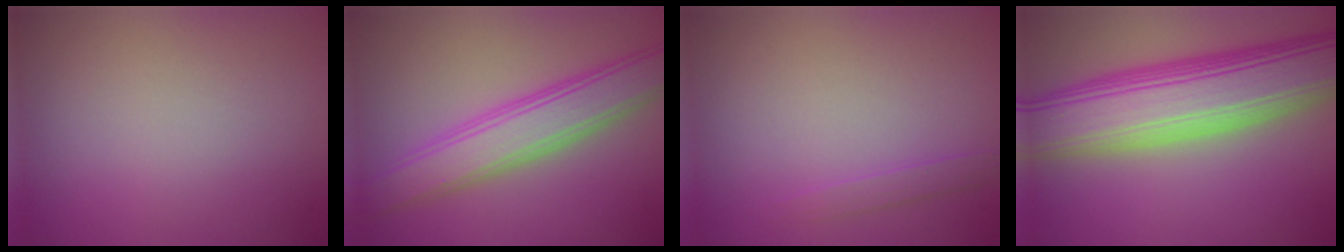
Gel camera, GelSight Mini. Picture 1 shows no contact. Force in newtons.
{"total": 5.6, "press": 5.6, "slide": 0.3}
{"total": 1.0, "press": 1.0, "slide": 0.1}
{"total": 11.7, "press": 11.7, "slide": 0.5}